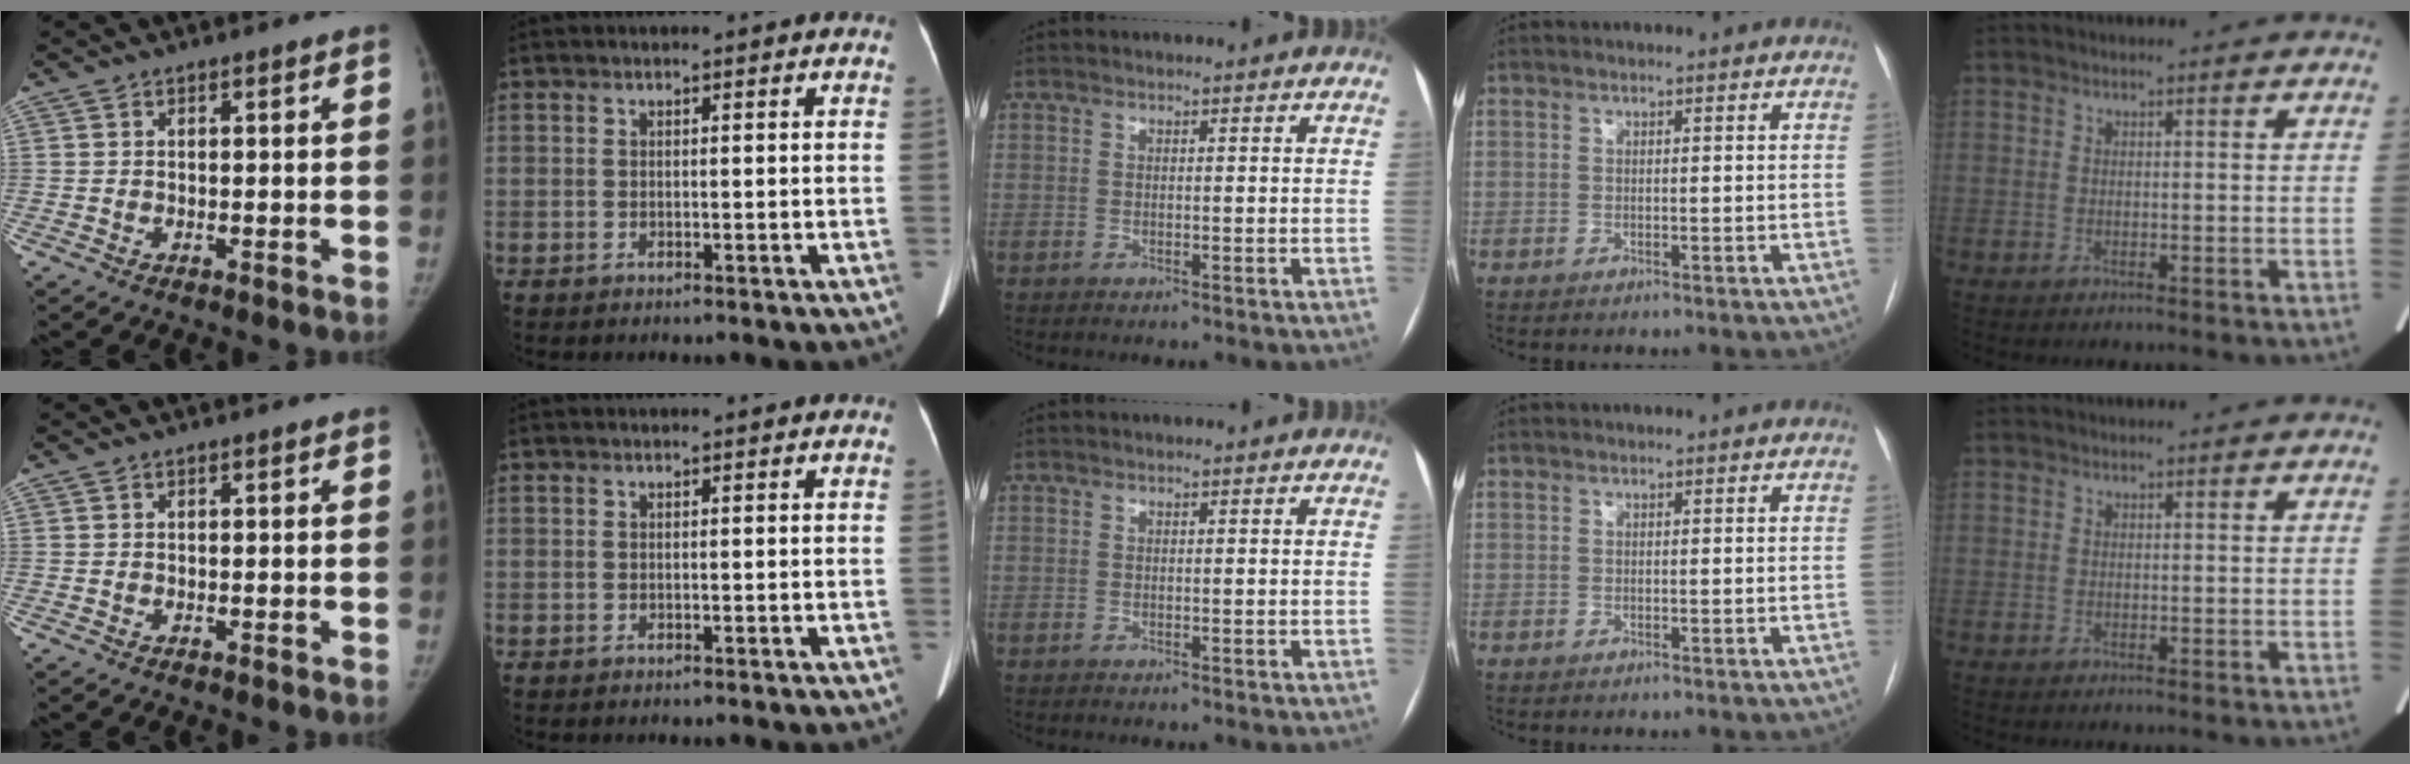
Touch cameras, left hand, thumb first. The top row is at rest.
{}